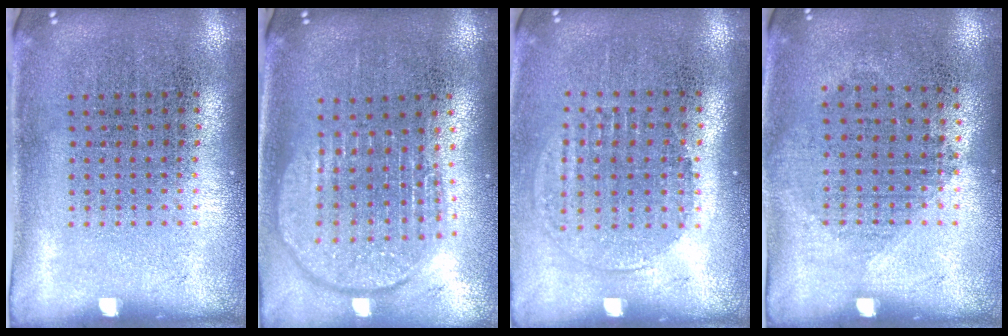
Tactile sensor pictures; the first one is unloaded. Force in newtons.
{"total": 1.8, "press": 1.6, "slide": 1.0}
{"total": 1.4, "press": 1.1, "slide": 0.7}
{"total": 1.0, "press": 0.9, "slide": 0.4}